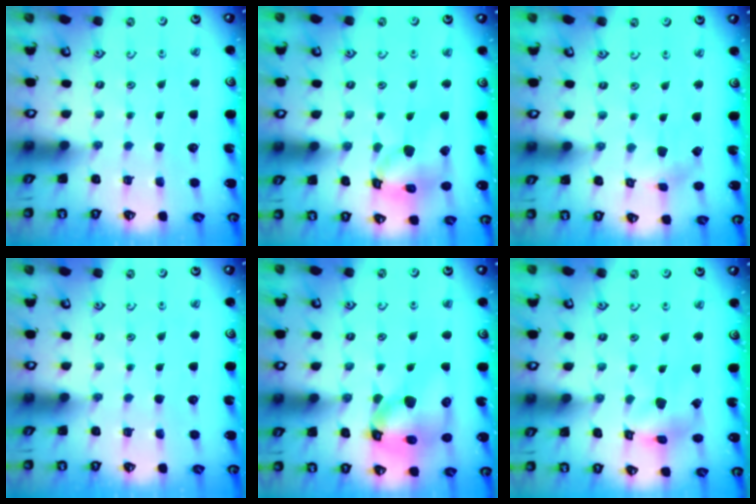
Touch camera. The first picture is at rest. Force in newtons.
{"total": 13.7, "press": 13.6, "slide": 1.8}
{"total": 3.6, "press": 3.6, "slide": 0.3}
{"total": 0.0}
{"total": 14.0, "press": 13.8, "slide": 2.1}
{"total": 8.3, "press": 8.3, "slide": 0.9}